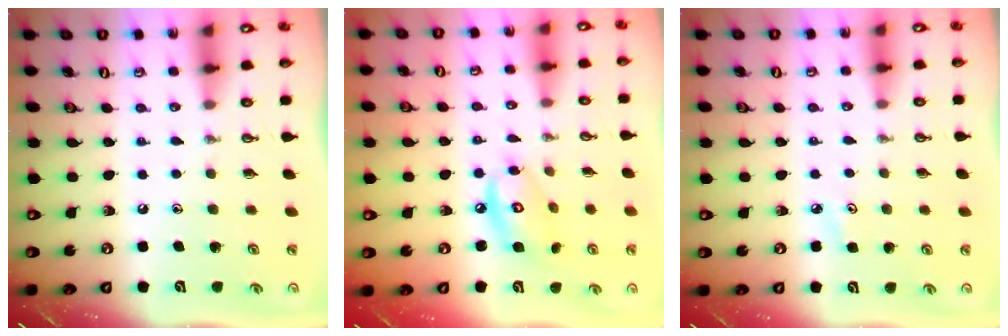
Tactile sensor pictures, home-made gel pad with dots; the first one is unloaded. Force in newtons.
{"total": 9.7, "press": 9.7, "slide": 0.7}
{"total": 2.9, "press": 2.9, "slide": 0.3}